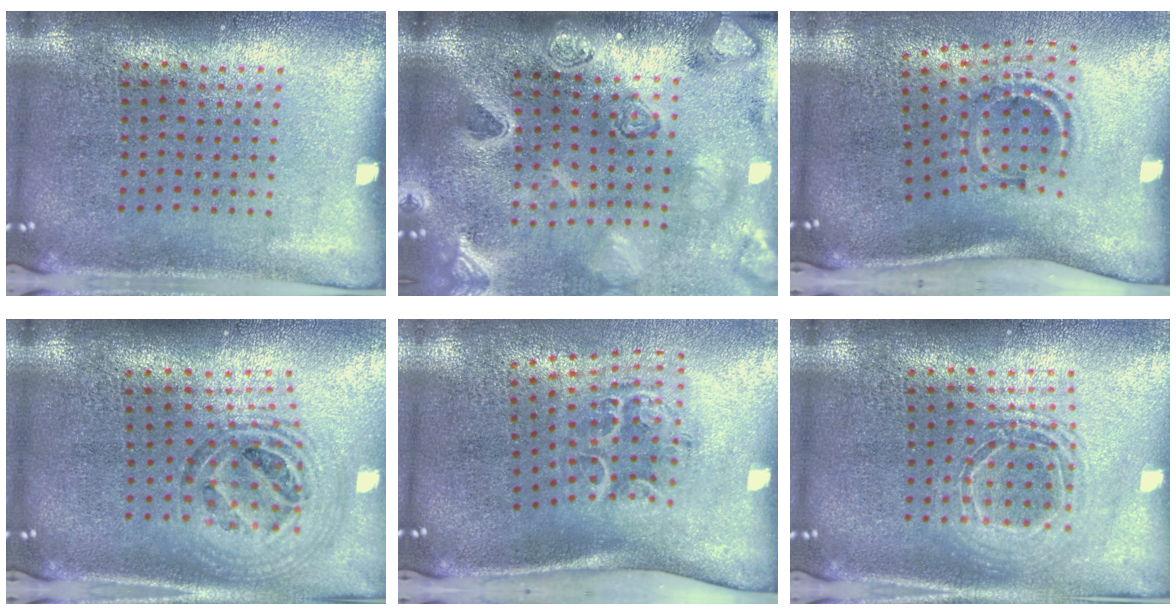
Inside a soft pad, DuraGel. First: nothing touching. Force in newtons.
{"total": 3.9, "press": 3.2, "slide": 2.3}
{"total": 1.4, "press": 1.0, "slide": 1.0}
{"total": 1.3, "press": 1.2, "slide": 0.6}
{"total": 1.5, "press": 1.3, "slide": 0.8}
{"total": 1.7, "press": 1.4, "slide": 0.9}